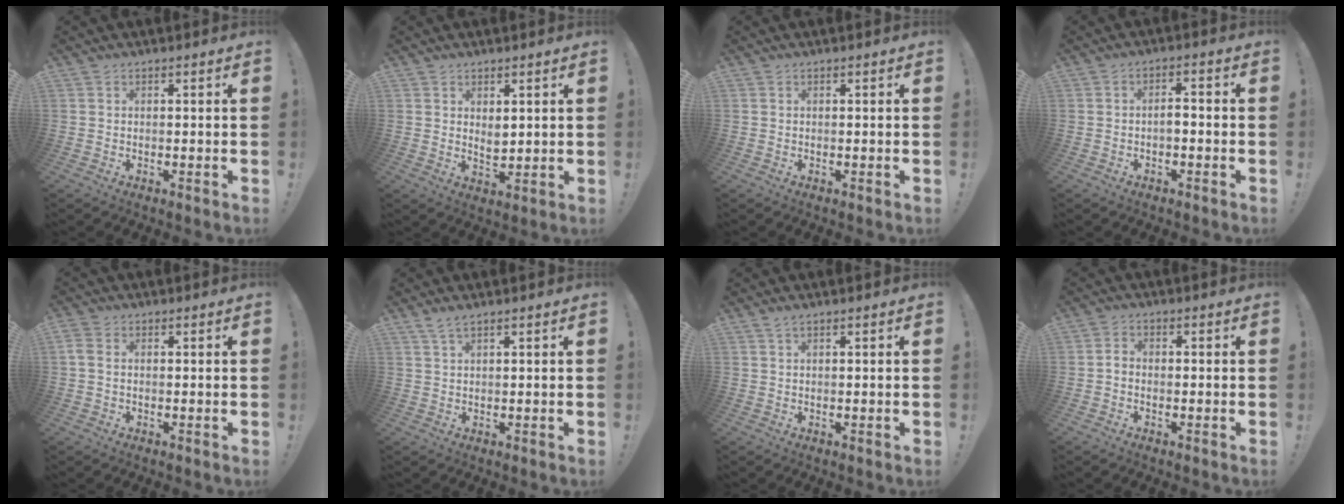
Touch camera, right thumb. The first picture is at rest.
{"total": 3.7, "force": [2.3, 1.9, 2.3], "torque": [-0.021, -0.021, 0.038]}
{"total": 0.0}
{"total": 2.8, "force": [-1.3, 0.9, 2.3], "torque": [-0.039, 0.005, -0.024]}
{"total": 2.6, "force": [0.7, 1.8, 1.9], "torque": [-0.035, 0.007, 0.014]}
{"total": 2.6, "force": [1.9, 0.4, 1.7], "torque": [-0.040, -0.004, 0.035]}
{"total": 1.0, "force": [0.7, 0.2, 0.7], "torque": [-0.019, 0.001, 0.013]}
{"total": 1.5, "force": [-0.9, 0.7, 1.0], "torque": [-0.015, 0.006, -0.015]}